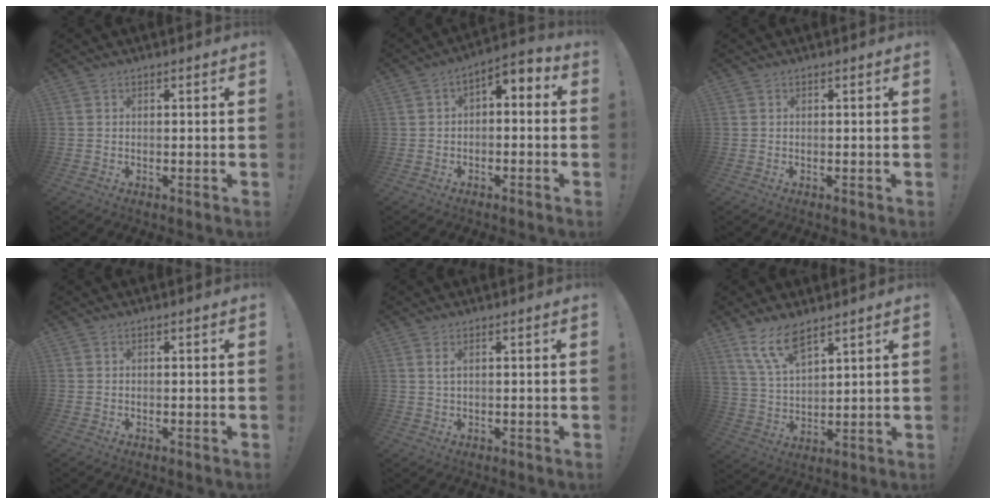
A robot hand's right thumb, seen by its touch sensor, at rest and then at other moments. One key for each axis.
{"total": 3.9, "fx": -1.7, "fy": 2.5, "fz": 2.4, "tx": -0.032, "ty": 0.010, "tz": -0.029}
{"total": 0.0}
{"total": 0.0}
{"total": 2.5, "fx": 1.1, "fy": 0.5, "fz": 2.2, "tx": -0.042, "ty": -0.002, "tz": 0.017}
{"total": 10.8, "fx": 8.1, "fy": 4.0, "fz": 5.9, "tx": -0.123, "ty": -0.038, "tz": 0.155}